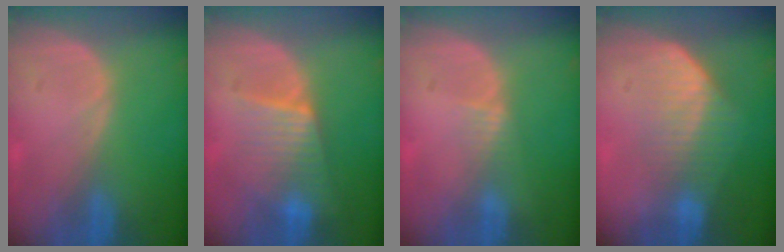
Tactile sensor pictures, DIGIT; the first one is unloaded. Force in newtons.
{"total": 6.3, "press": 6.3, "slide": 0.9}
{"total": 1.4, "press": 1.1, "slide": 0.8}
{"total": 7.3, "press": 6.2, "slide": 3.9}